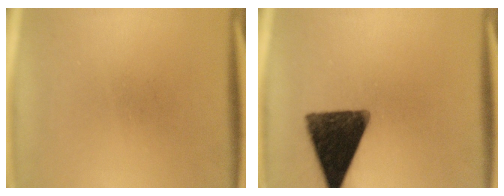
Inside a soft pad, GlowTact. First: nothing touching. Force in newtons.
{"total": 14.0}